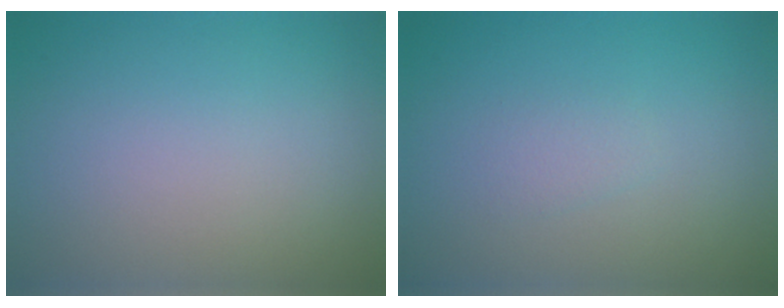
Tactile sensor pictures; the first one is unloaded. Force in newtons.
{"total": 0.9, "press": 0.9, "slide": 0.1}